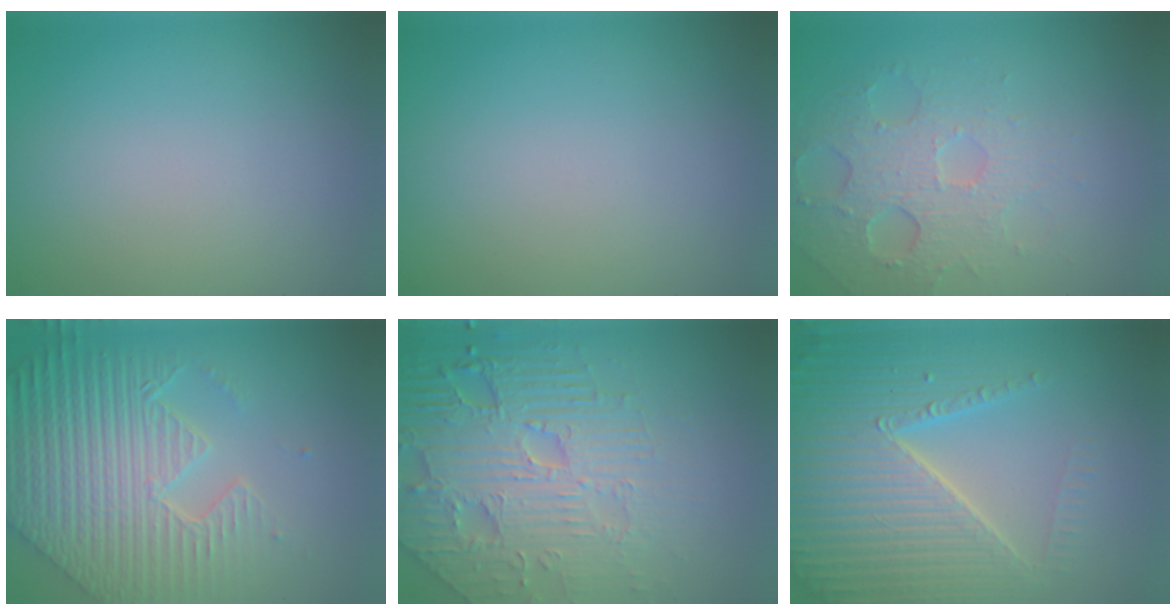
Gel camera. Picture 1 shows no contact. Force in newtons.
{"total": 0.0}
{"total": 4.3, "press": 3.8, "slide": 2.0}
{"total": 9.4, "press": 6.5, "slide": 6.8}
{"total": 8.4, "press": 6.4, "slide": 5.4}
{"total": 6.4, "press": 6.2, "slide": 1.5}